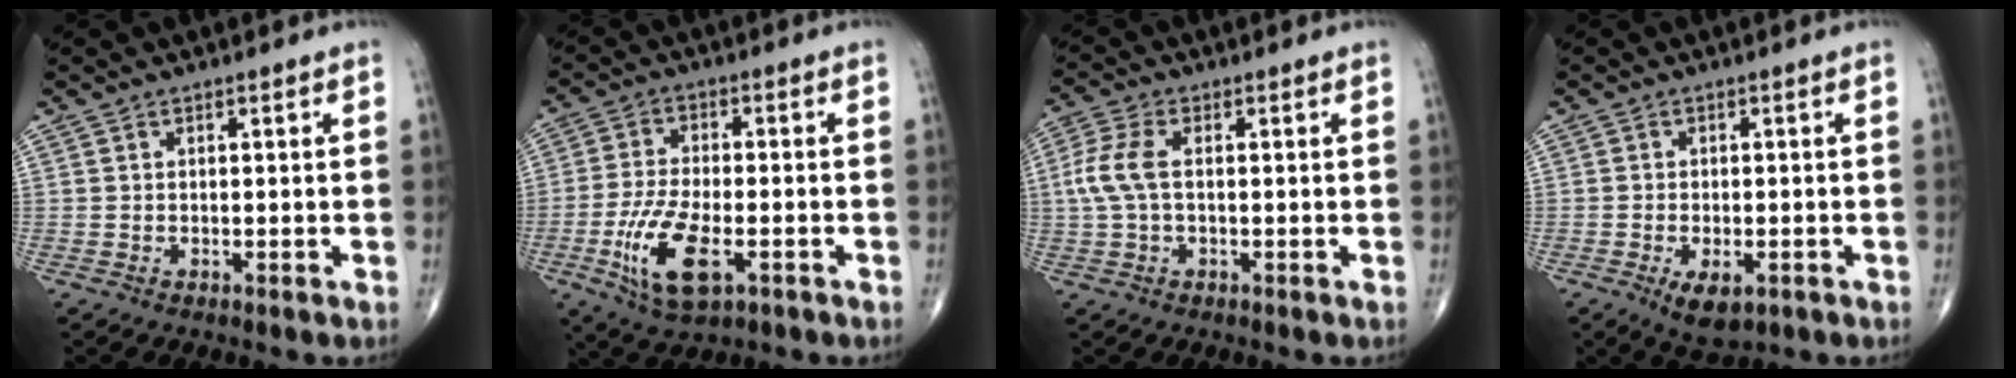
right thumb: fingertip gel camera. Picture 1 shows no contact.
{"total": 11.5, "force": [-4.1, 4.9, 9.6], "torque": [-0.198, 0.003, -0.072]}
{"total": 6.4, "force": [0.3, 3.3, 5.4], "torque": [-0.146, 0.017, 0.003]}
{"total": 5.3, "force": [-2.3, 2.6, 4.1], "torque": [-0.067, -0.001, -0.028]}